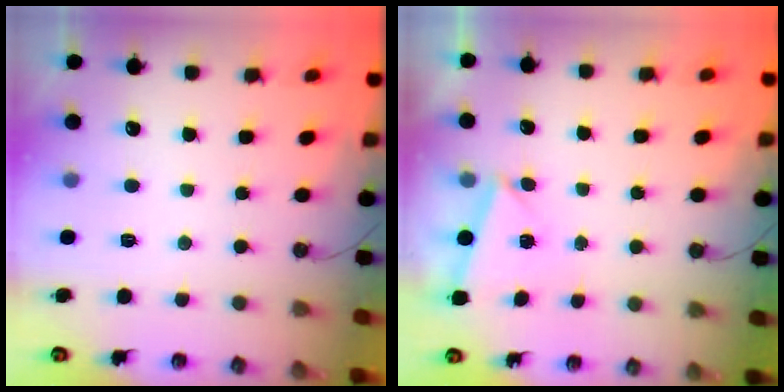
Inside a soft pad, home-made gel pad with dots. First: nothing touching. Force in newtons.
{"total": 2.8, "press": 1.5, "slide": 2.3}